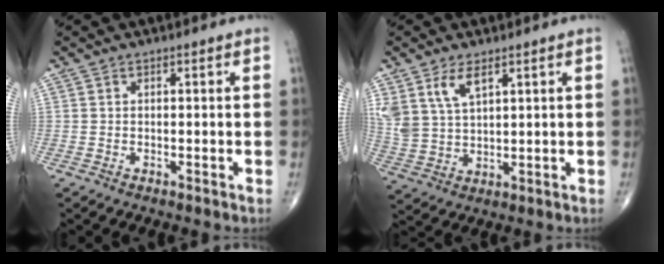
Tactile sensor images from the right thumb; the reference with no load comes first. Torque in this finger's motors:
{"motor_torque": [0.13, 0.18, 0.77, 0.60, 0.08]}